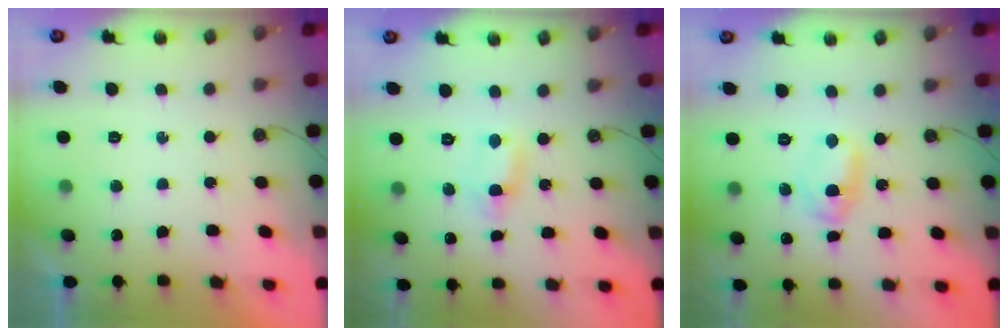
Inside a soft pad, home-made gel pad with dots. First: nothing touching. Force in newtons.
{"total": 1.2, "press": 1.0, "slide": 0.6}
{"total": 14.7, "press": 3.9, "slide": 14.2}